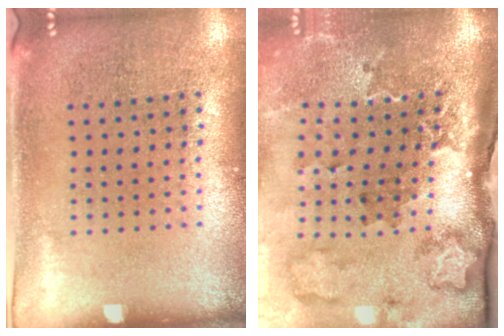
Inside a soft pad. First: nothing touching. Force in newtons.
{"total": 3.0, "press": 2.2, "slide": 2.0}